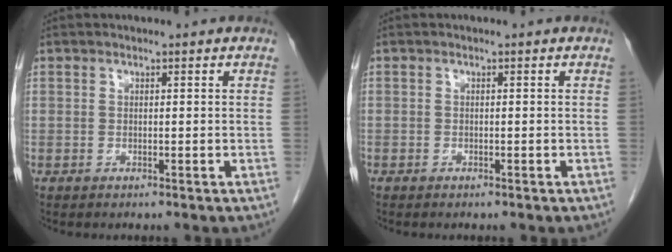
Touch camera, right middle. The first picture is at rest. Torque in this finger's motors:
{"motor_torque": [0.13, -0.28, -0.71, -0.21]}